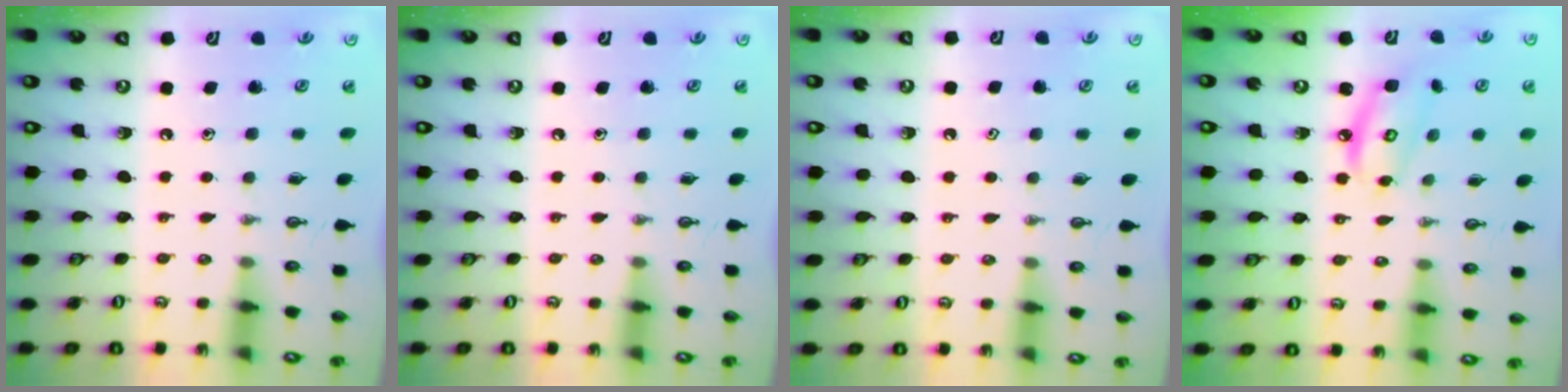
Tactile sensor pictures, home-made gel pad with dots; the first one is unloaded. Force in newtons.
{"total": 0.0}
{"total": 0.9, "press": 0.6, "slide": 0.7}
{"total": 7.3, "press": 7.3, "slide": 0.5}